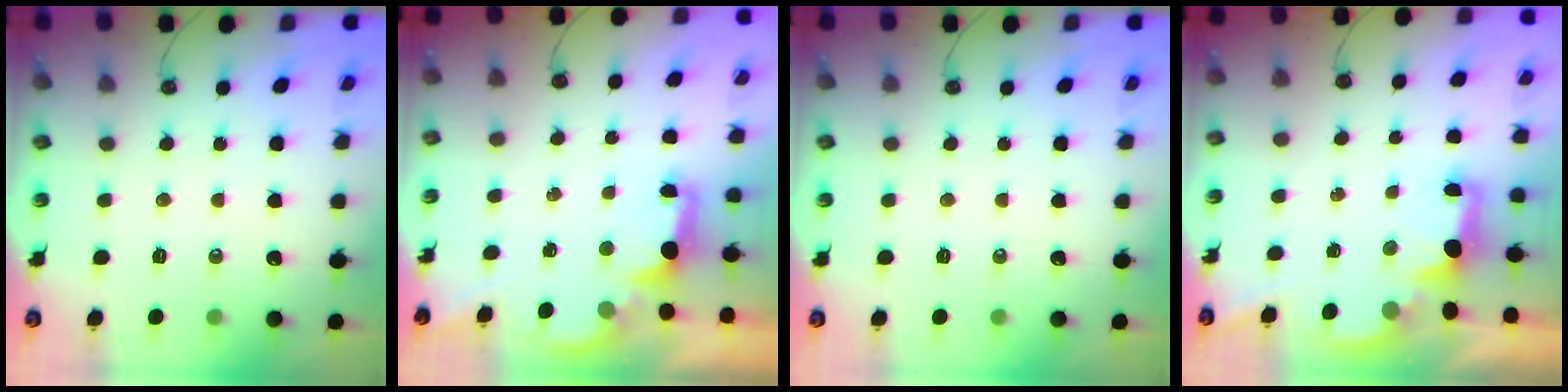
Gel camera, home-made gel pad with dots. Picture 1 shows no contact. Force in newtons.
{"total": 2.2, "press": 2.1, "slide": 0.8}
{"total": 0.0}
{"total": 2.1, "press": 1.9, "slide": 0.8}